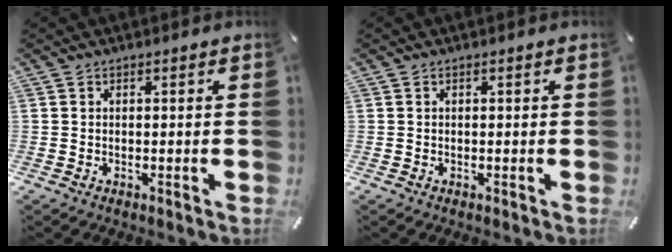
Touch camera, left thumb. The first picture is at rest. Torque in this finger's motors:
{"motor_torque": [0.02, 0.02, -0.10, 0.10, 0.00]}